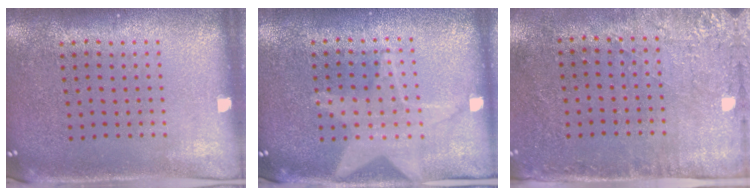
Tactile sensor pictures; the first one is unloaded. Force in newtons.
{"total": 1.3, "press": 1.2, "slide": 0.3}
{"total": 2.9, "press": 2.3, "slide": 1.7}